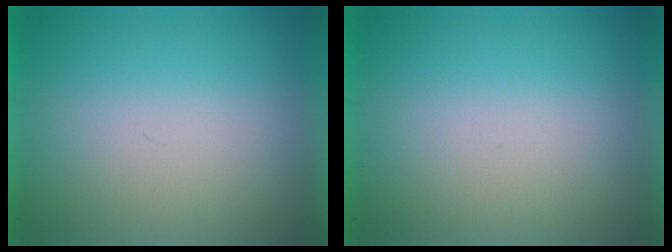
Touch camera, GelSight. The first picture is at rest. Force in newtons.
{"total": 0.0}